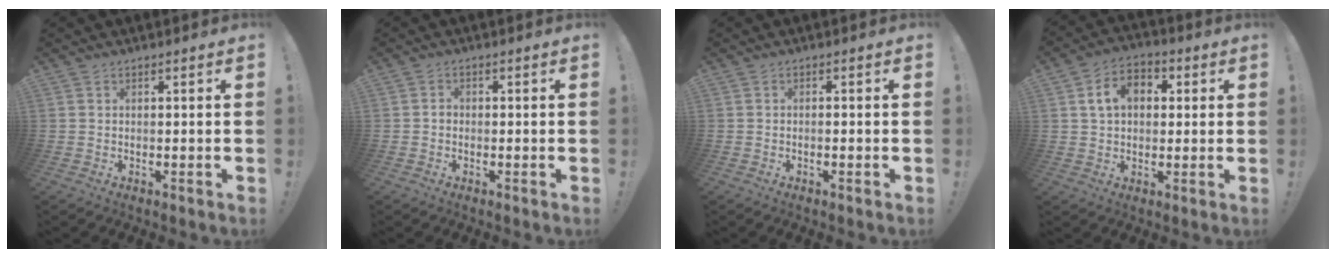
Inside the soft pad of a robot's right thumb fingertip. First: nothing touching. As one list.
[{"total": 1.2, "force": [-0.7, 0.9, 0.4], "torque": [-0.010, 0.006, -0.014]}, {"total": 0.9, "force": [-0.7, -0.1, 0.5], "torque": [-0.011, 0.000, -0.011]}, {"total": 9.5, "force": [2.2, 7.1, 5.9], "torque": [-0.096, 0.013, 0.043]}]